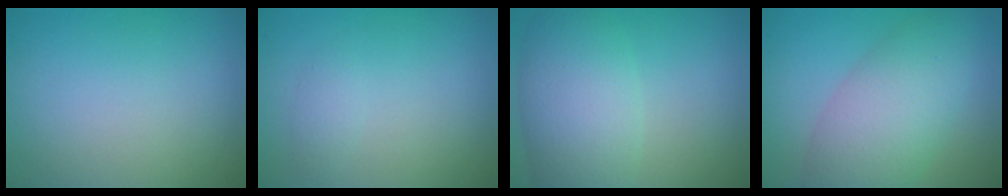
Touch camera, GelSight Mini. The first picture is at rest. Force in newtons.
{"total": 0.9, "press": 0.9, "slide": 0.0}
{"total": 6.7, "press": 6.6, "slide": 0.3}
{"total": 6.3, "press": 6.3, "slide": 0.2}